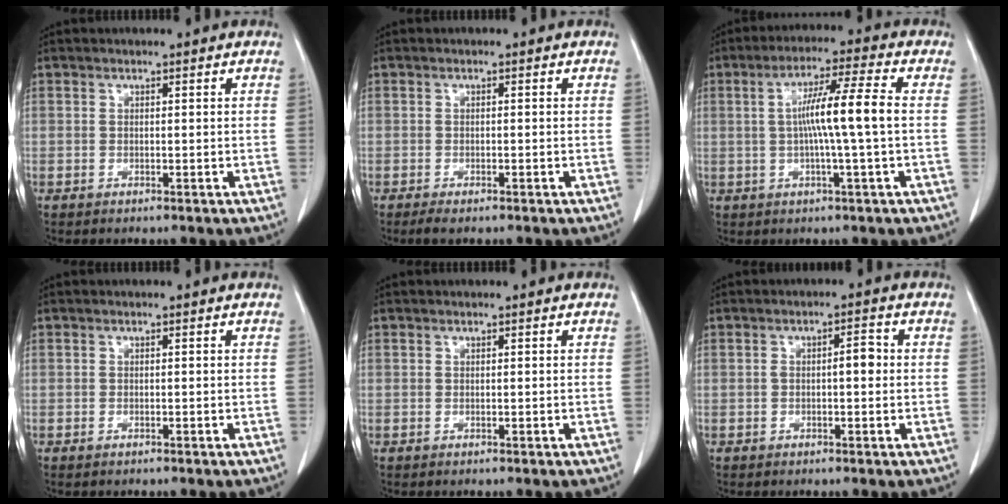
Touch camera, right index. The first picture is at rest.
{"total": 3.0, "force": [-1.9, 1.1, 2.1], "torque": [-0.044, -0.005, -0.028]}
{"total": 9.4, "force": [0.1, -0.5, 9.4], "torque": [-0.169, 0.011, 0.000]}
{"total": 0.8, "force": [-0.4, 0.4, 0.5], "torque": [-0.014, 0.000, -0.004]}
{"total": 0.0}
{"total": 3.3, "force": [-0.1, 1.2, 3.1], "torque": [-0.055, 0.019, 0.001]}